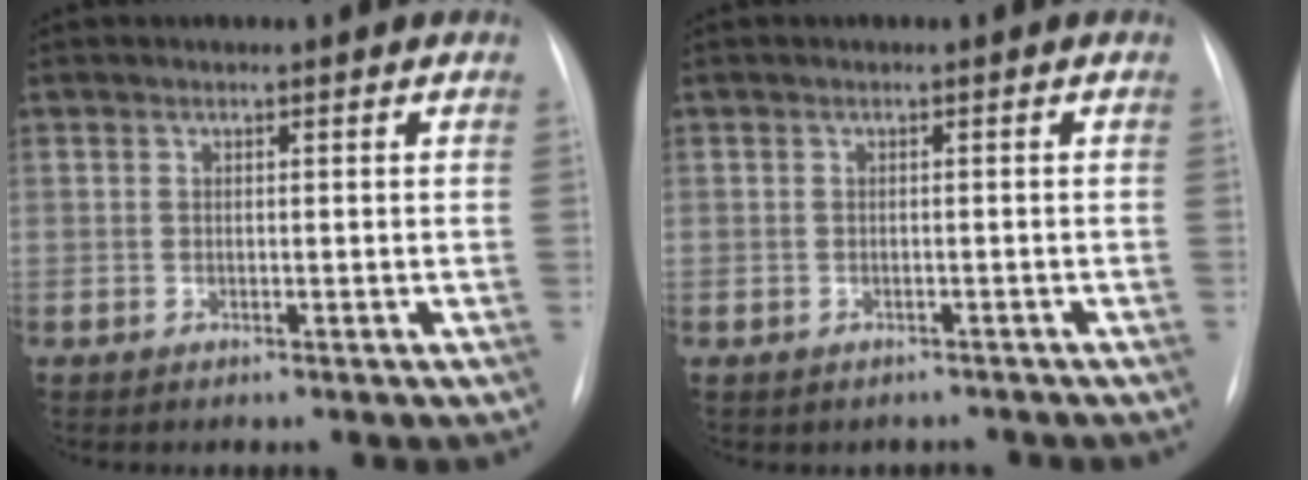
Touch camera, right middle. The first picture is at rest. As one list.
[{"total": 1.8, "force": [-1.4, 1.1, -0.1], "torque": [-0.001, 0.009, -0.020]}]